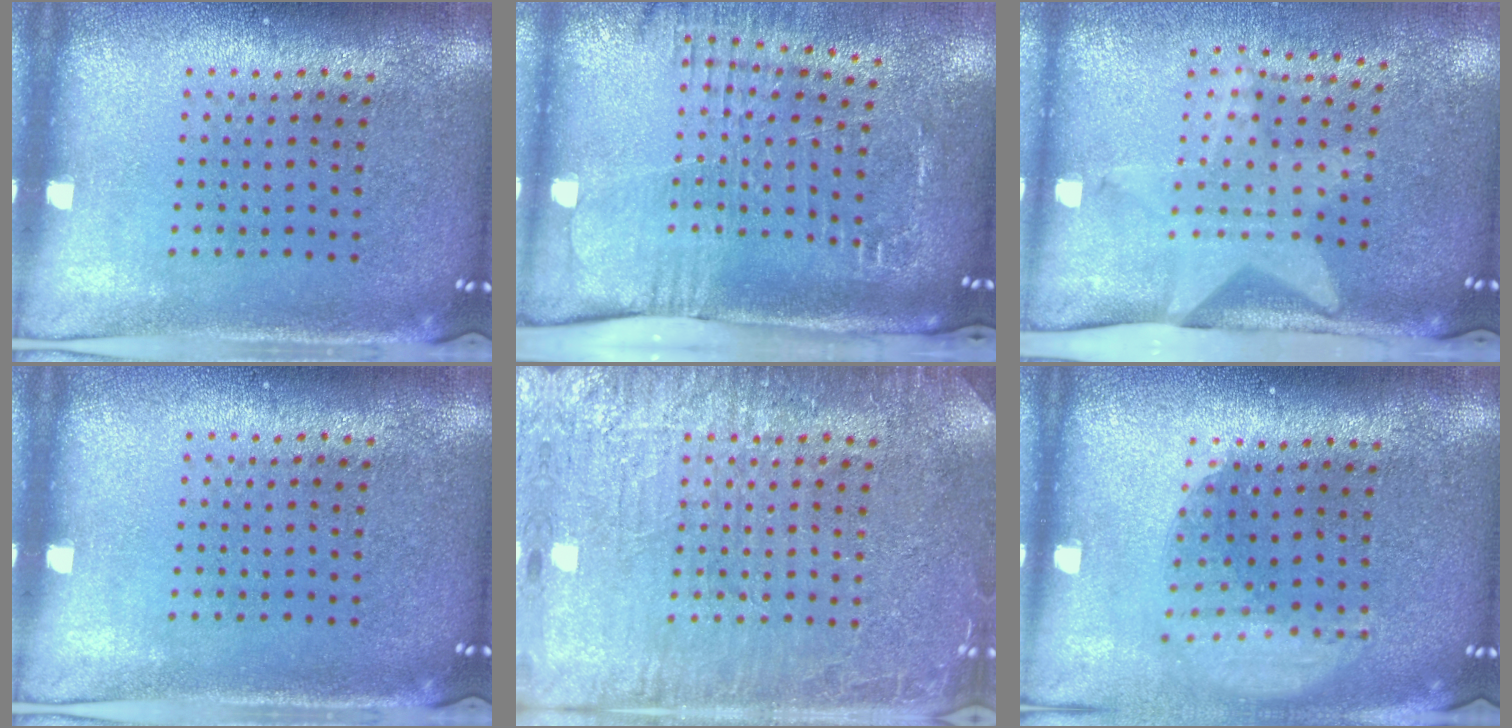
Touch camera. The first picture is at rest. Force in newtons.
{"total": 2.6, "press": 2.1, "slide": 1.6}
{"total": 2.1, "press": 1.5, "slide": 1.4}
{"total": 0.0}
{"total": 5.7, "press": 5.7, "slide": 0.8}
{"total": 1.8, "press": 1.4, "slide": 1.2}